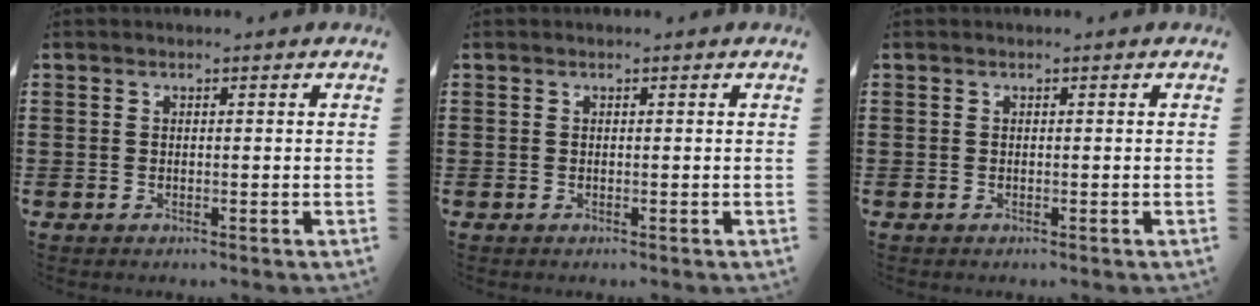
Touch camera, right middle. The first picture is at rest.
{"total": 0.0}
{"total": 0.0}